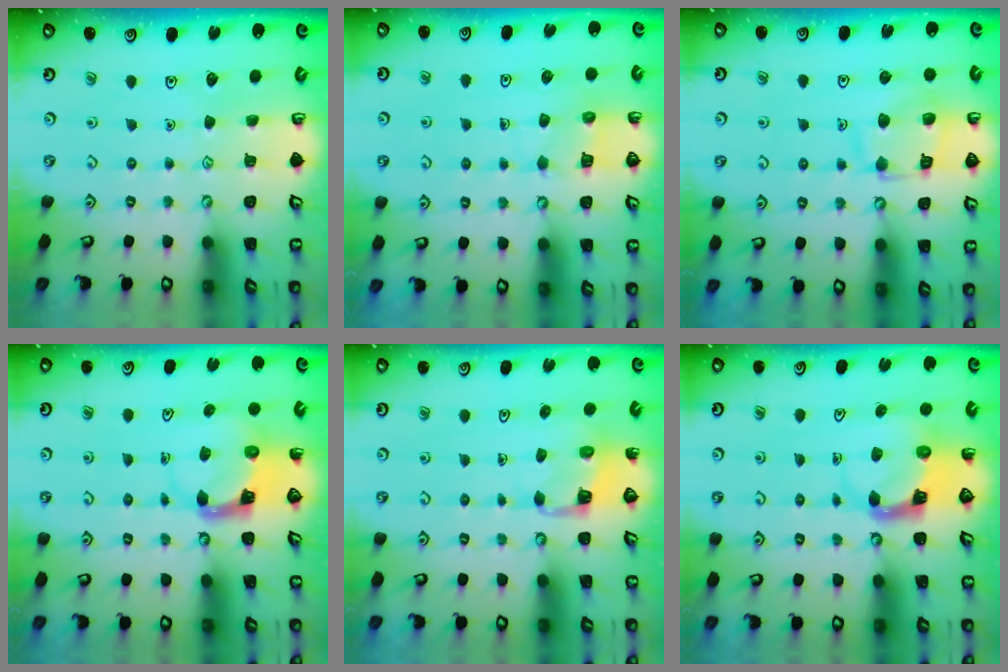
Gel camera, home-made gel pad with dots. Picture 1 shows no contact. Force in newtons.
{"total": 5.2, "press": 5.2, "slide": 0.5}
{"total": 12.3, "press": 12.2, "slide": 1.4}
{"total": 3.5, "press": 3.5, "slide": 0.5}
{"total": 3.5, "press": 3.5, "slide": 0.2}
{"total": 3.9, "press": 3.8, "slide": 0.7}